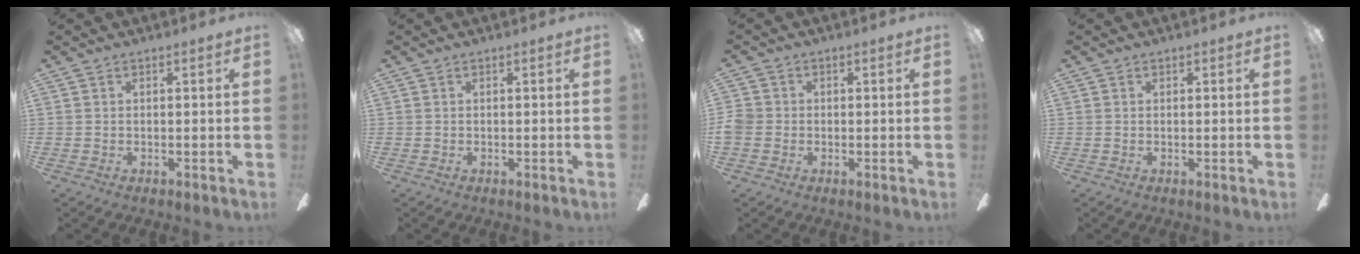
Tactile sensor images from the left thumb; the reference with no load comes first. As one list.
[{"total": 0.0}, {"total": 3.3, "force": [-0.6, 3.0, 1.3], "torque": [-0.021, 0.012, -0.010]}, {"total": 0.5, "force": [0.2, 0.4, 0.3], "torque": [-0.006, 0.004, 0.004]}]